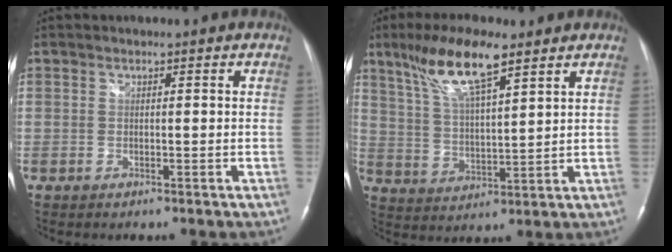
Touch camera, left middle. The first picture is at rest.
{"total": 11.4, "force": [7.4, 2.0, 8.4], "torque": [-0.167, 0.012, 0.140]}